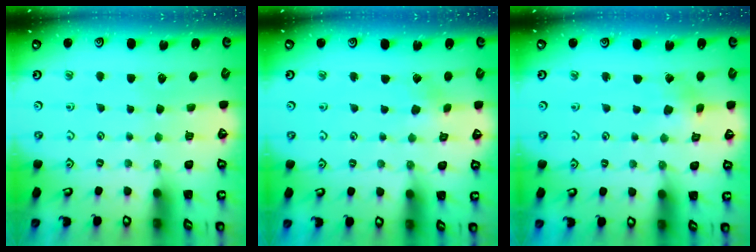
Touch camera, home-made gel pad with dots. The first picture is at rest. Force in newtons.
{"total": 2.2, "press": 2.2, "slide": 0.1}
{"total": 2.1, "press": 2.1, "slide": 0.1}